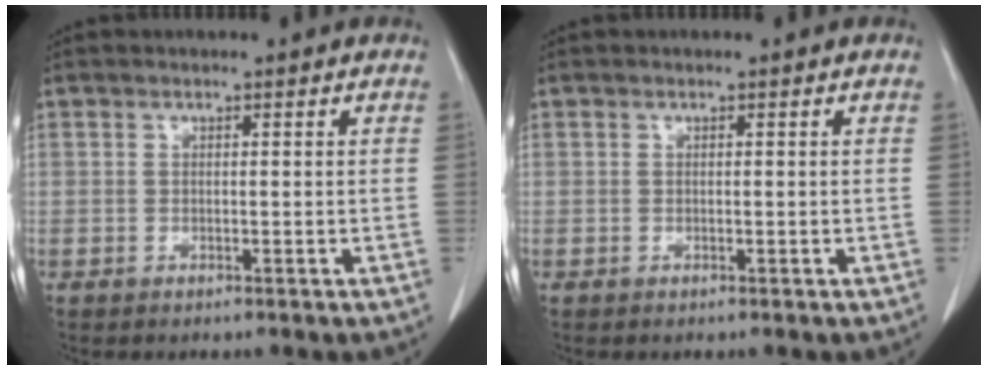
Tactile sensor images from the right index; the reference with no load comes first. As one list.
[{"total": 0.0}]